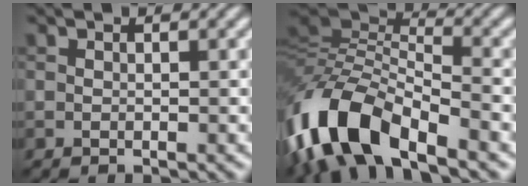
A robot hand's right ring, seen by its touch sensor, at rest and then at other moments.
{"total": 10.6, "force": [-5.9, 4.3, 7.6], "torque": [-0.149, 0.010, -0.126]}